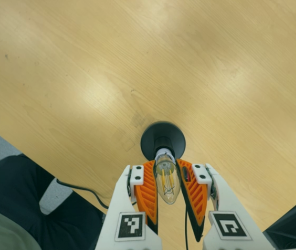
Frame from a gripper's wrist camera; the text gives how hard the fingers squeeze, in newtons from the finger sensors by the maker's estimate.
{"total": 19.3, "left": 17.7, "right": 20.9}